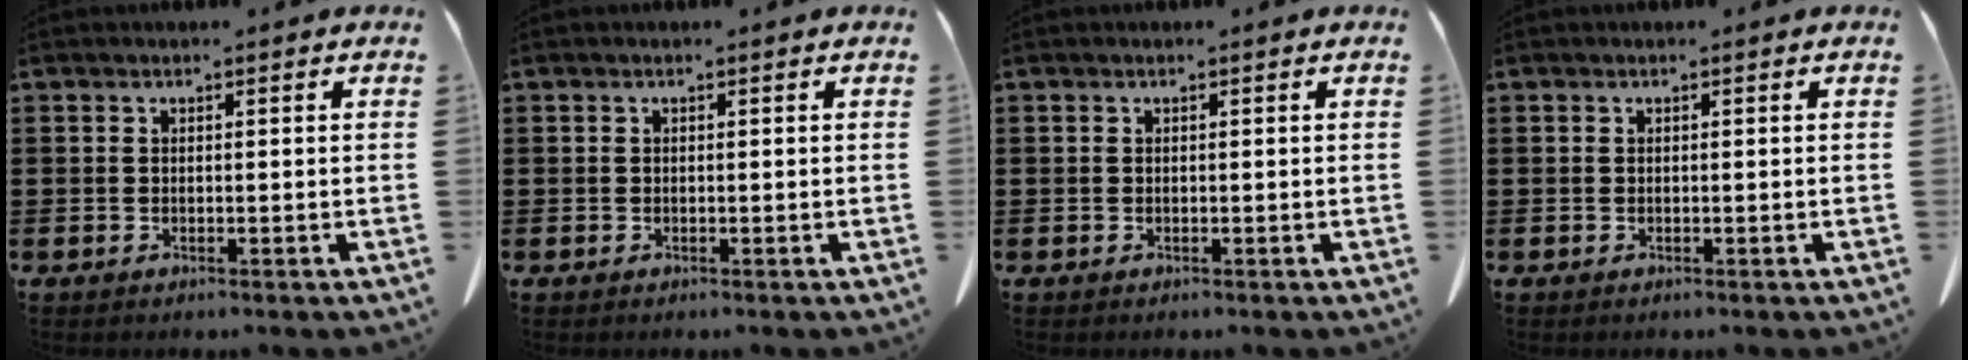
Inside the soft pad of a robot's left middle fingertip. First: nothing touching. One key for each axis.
{"total": 0.0}
{"total": 0.0}
{"total": 0.0}